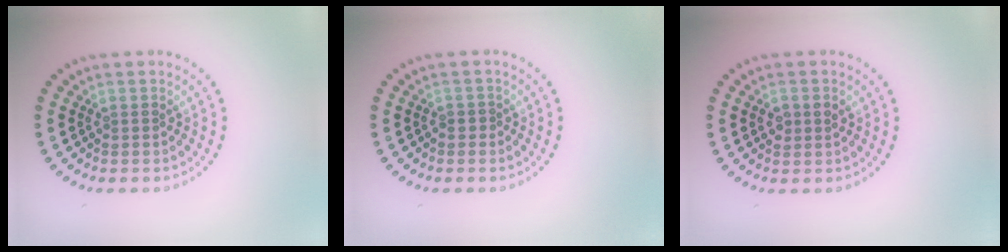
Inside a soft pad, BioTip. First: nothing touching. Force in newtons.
{"total": 0.5, "press": 0.4, "slide": 0.4}
{"total": 1.5, "press": 1.5, "slide": 0.1}